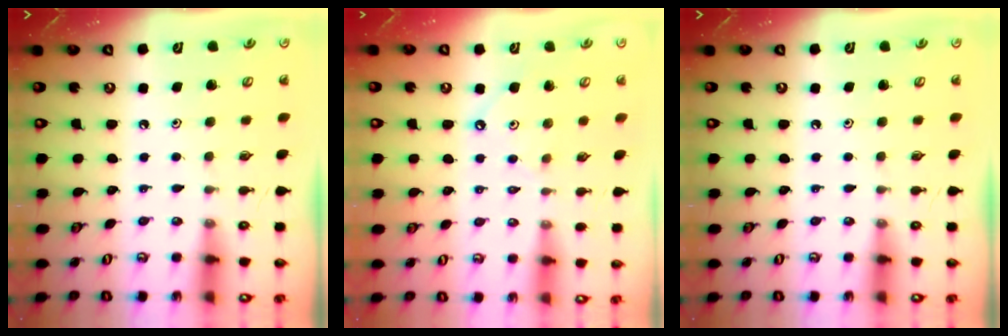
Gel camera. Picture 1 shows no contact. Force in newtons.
{"total": 1.8, "press": 1.8, "slide": 0.0}
{"total": 0.0}